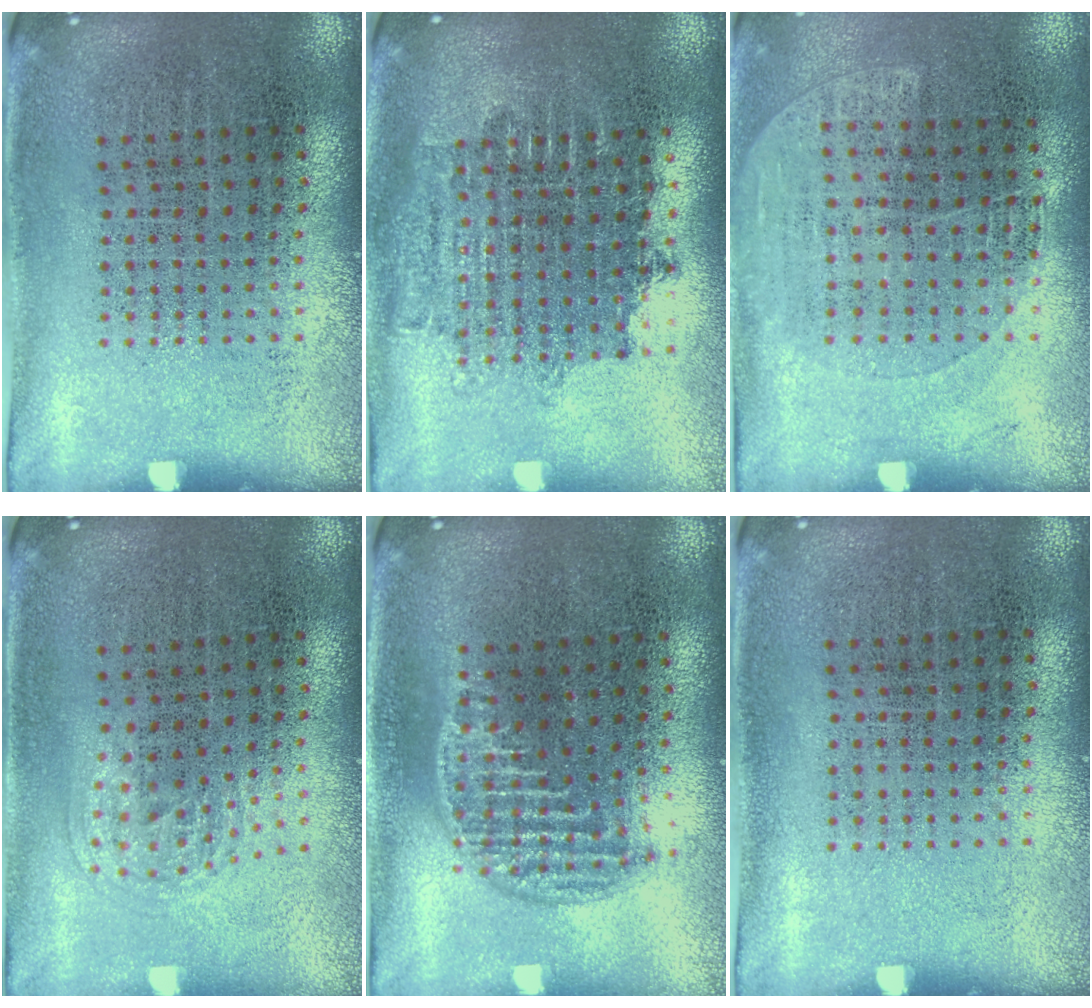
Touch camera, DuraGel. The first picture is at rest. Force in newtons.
{"total": 1.6, "press": 1.3, "slide": 0.9}
{"total": 1.1, "press": 0.9, "slide": 0.6}
{"total": 1.0, "press": 0.6, "slide": 0.8}
{"total": 1.3, "press": 1.1, "slide": 0.6}
{"total": 0.0}